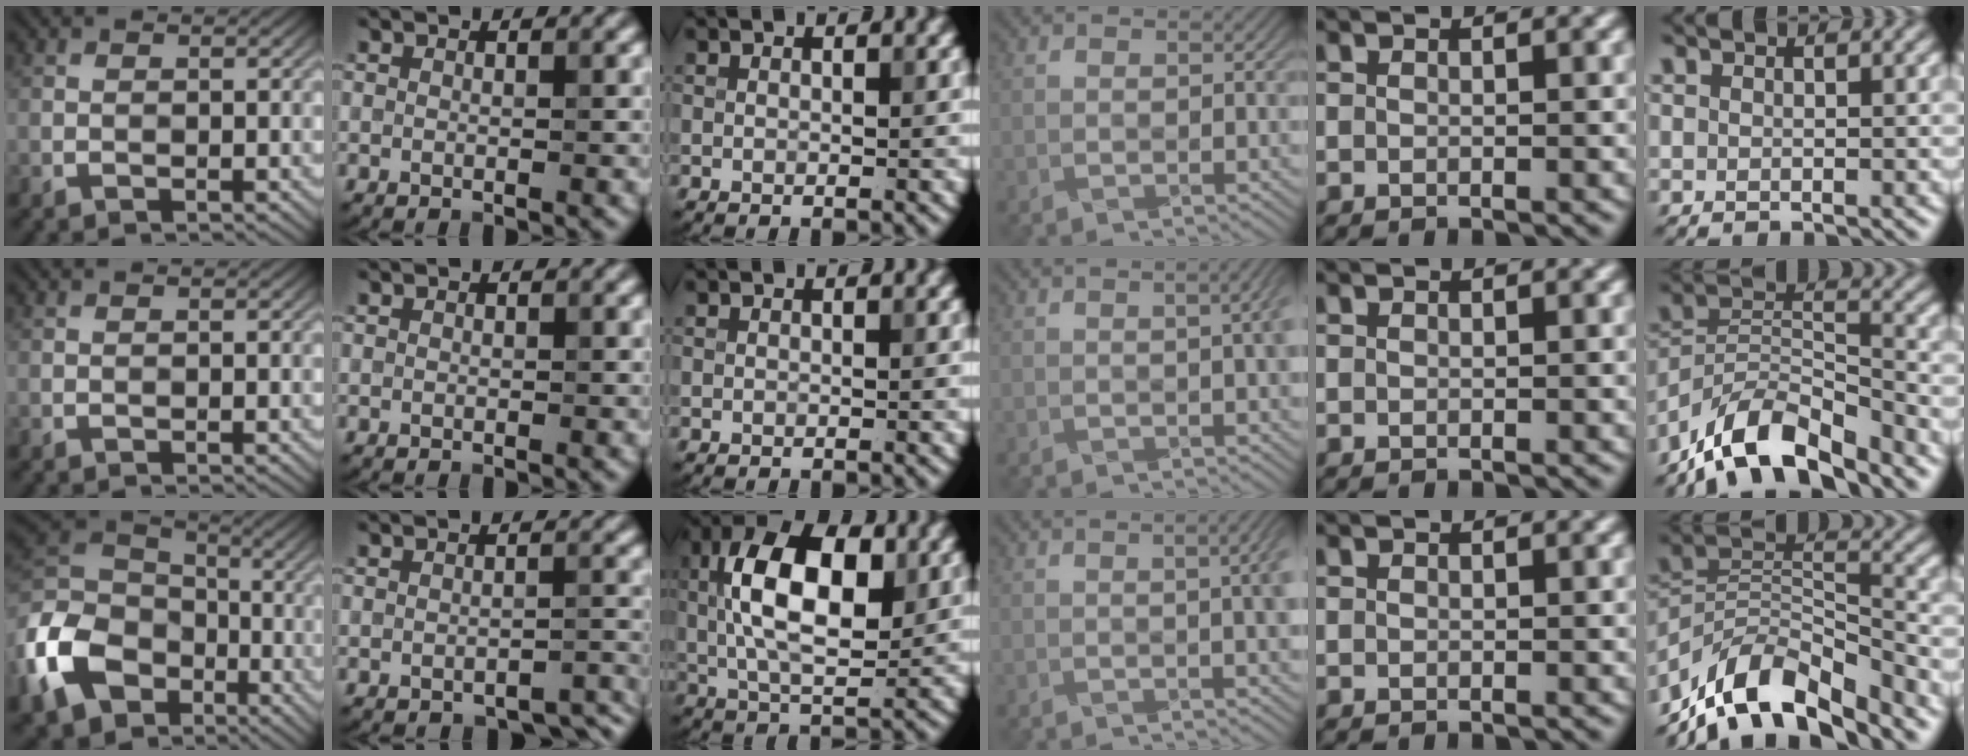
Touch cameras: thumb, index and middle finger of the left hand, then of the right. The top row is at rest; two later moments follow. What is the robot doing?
{"motion": "wrap", "object": "ribbon"}